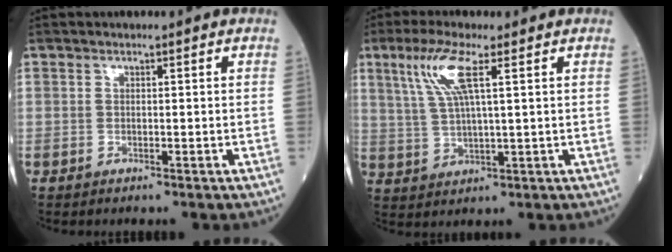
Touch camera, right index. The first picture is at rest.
{"total": 7.5, "force": [3.3, 0.6, 6.7], "torque": [-0.152, 0.006, 0.069]}